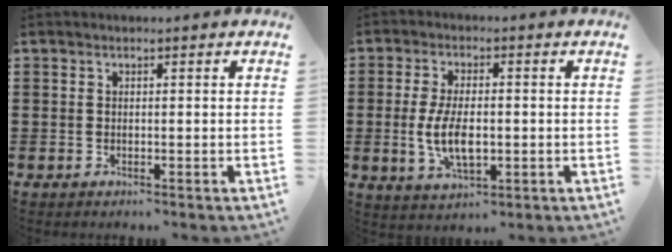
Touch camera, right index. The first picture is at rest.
{"total": 7.0, "force": [-0.8, 3.2, 6.2], "torque": [-0.138, -0.004, -0.019]}